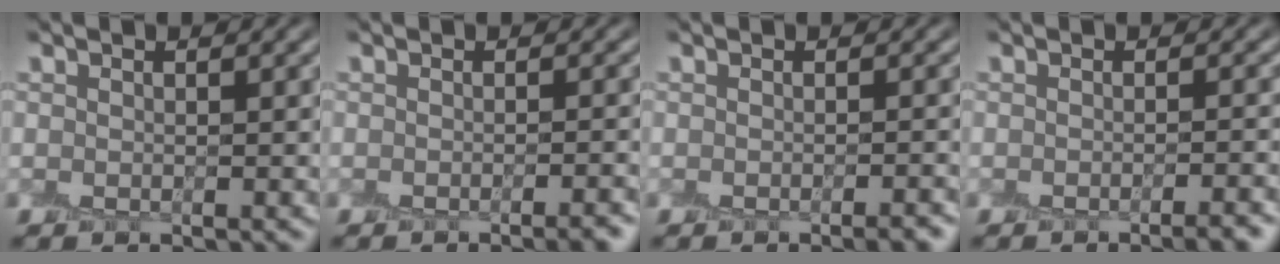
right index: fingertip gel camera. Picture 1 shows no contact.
{"total": 2.5, "force": [-1.5, 0.6, 2.0], "torque": [-0.012, 0.003, -0.024]}
{"total": 1.9, "force": [-1.1, 0.4, 1.4], "torque": [-0.011, -0.001, -0.018]}
{"total": 2.9, "force": [-1.7, 0.7, 2.2], "torque": [-0.013, 0.006, -0.027]}